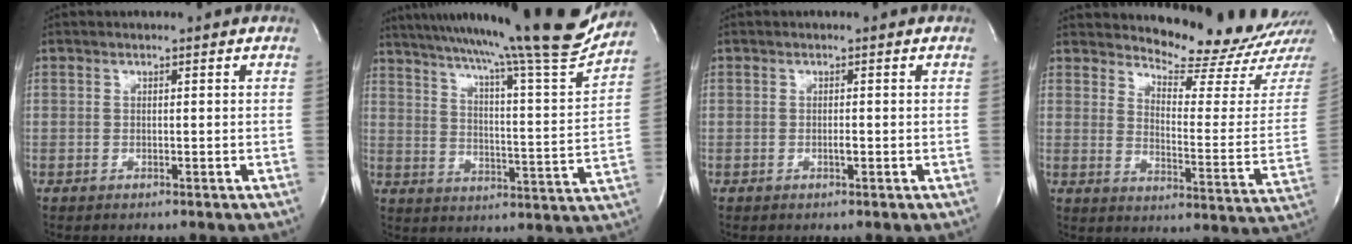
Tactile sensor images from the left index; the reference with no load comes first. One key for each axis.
{"total": 24.6, "fx": 21.4, "fy": -0.9, "fz": 12.1, "tx": -0.199, "ty": -0.050, "tz": 0.294}
{"total": 0.7, "fx": -0.3, "fy": 0.1, "fz": 0.6, "tx": -0.012, "ty": -0.001, "tz": -0.005}
{"total": 13.7, "fx": 13.4, "fy": -0.8, "fz": 2.7, "tx": -0.041, "ty": -0.103, "tz": 0.167}